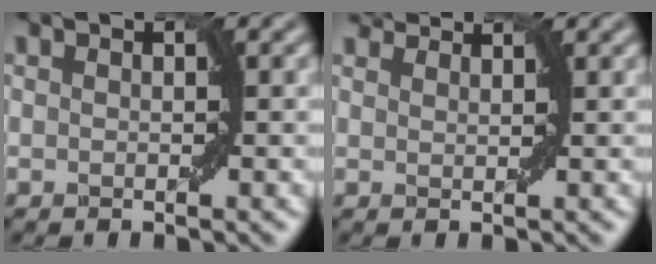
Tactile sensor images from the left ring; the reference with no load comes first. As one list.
[{"total": 4.1, "force": [3.8, 0.7, 1.1], "torque": [-0.025, 0.003, 0.053]}]